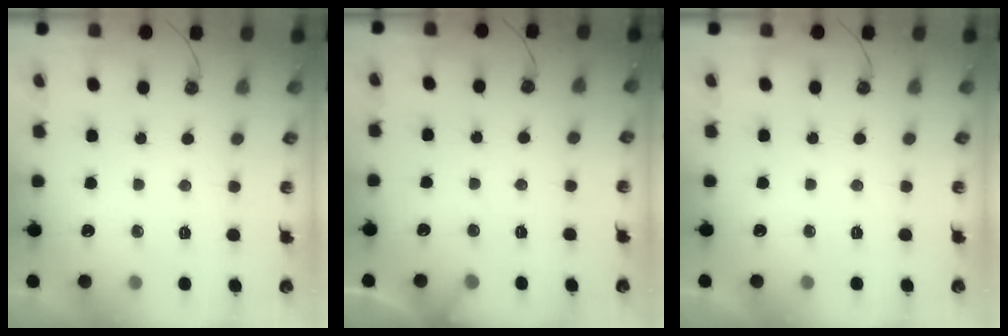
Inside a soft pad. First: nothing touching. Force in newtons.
{"total": 3.2, "press": 3.2, "slide": 0.2}
{"total": 0.0}